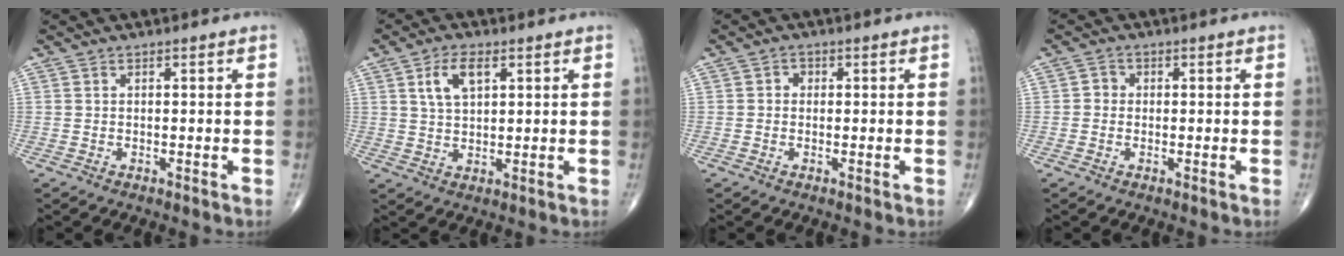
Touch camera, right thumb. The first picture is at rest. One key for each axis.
{"total": 6.0, "fx": 2.5, "fy": 3.0, "fz": 4.6, "tx": -0.082, "ty": -0.005, "tz": 0.050}
{"total": 1.4, "fx": 0.0, "fy": 1.3, "fz": 0.6, "tx": -0.001, "ty": 0.004, "tz": -0.004}
{"total": 1.7, "fx": -0.2, "fy": 1.6, "fz": 0.6, "tx": 0.001, "ty": 0.006, "tz": -0.008}